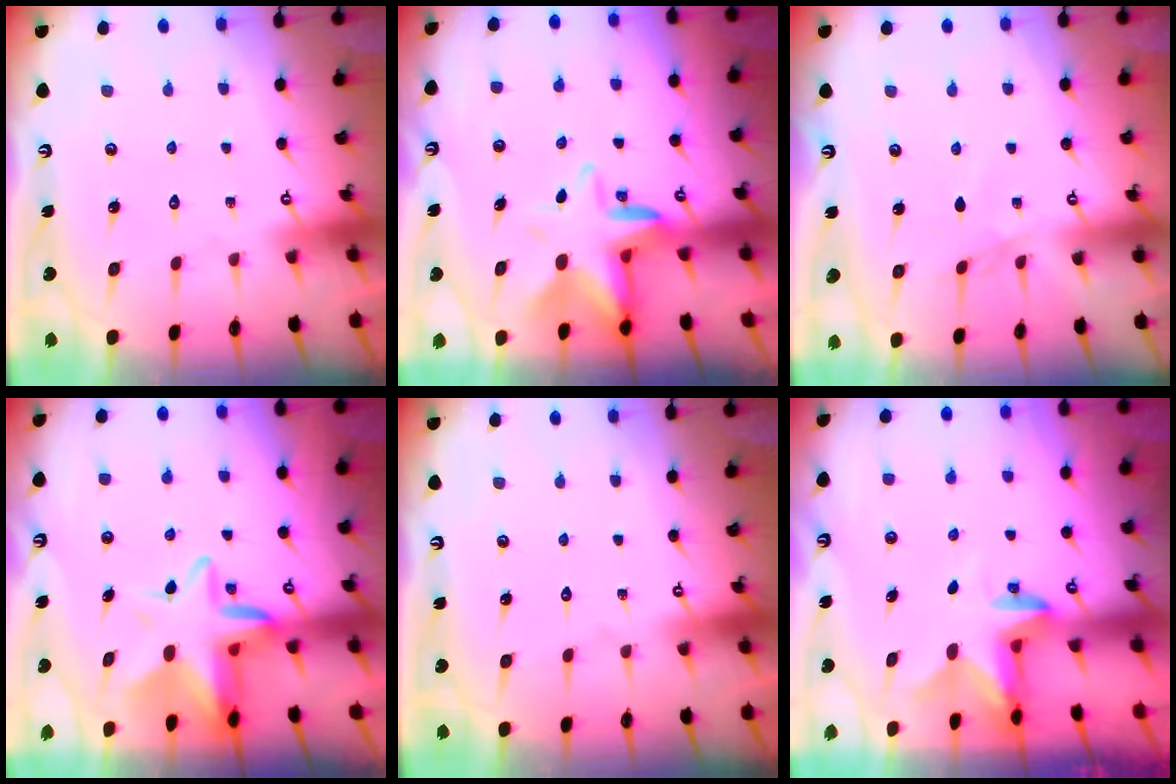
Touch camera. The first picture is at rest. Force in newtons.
{"total": 7.9, "press": 7.7, "slide": 1.4}
{"total": 1.8, "press": 1.7, "slide": 0.4}
{"total": 10.4, "press": 10.0, "slide": 2.9}
{"total": 0.0}
{"total": 2.7, "press": 2.6, "slide": 0.6}